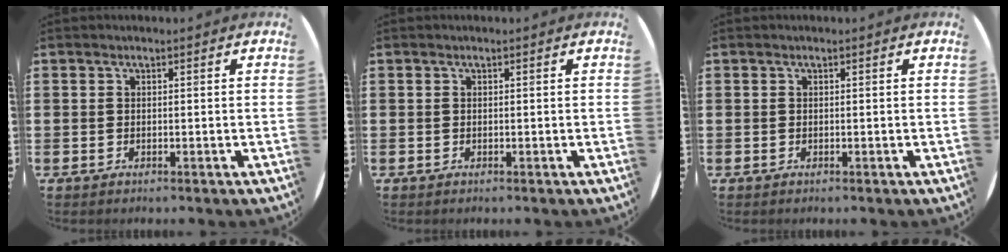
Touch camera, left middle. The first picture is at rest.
{"total": 0.0}
{"total": 0.0}